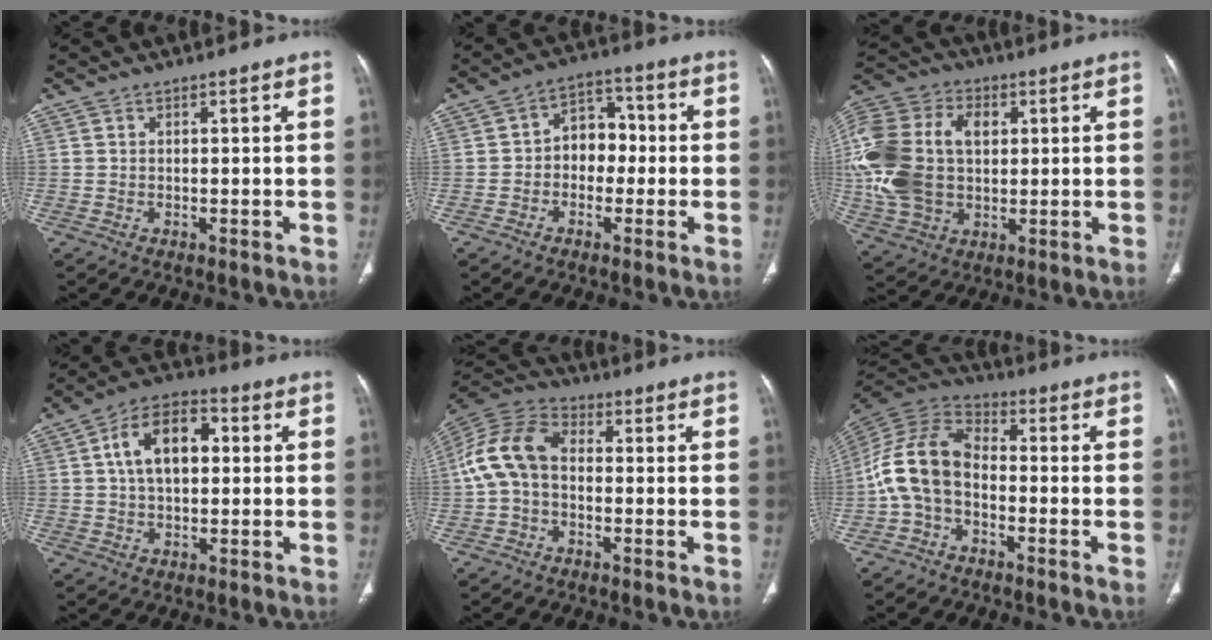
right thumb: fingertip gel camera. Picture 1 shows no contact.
{"total": 7.4, "force": [-0.9, 5.7, 4.7], "torque": [-0.030, 0.035, -0.029]}
{"total": 21.4, "force": [2.4, 14.6, 15.5], "torque": [-0.334, 0.011, 0.048]}
{"total": 11.4, "force": [1.8, 6.9, 8.9], "torque": [-0.140, 0.024, 0.022]}
{"total": 11.3, "force": [-0.4, 7.8, 8.2], "torque": [-0.161, 0.033, -0.021]}
{"total": 12.3, "force": [-2.7, 7.8, 9.1], "torque": [-0.177, 0.045, -0.065]}